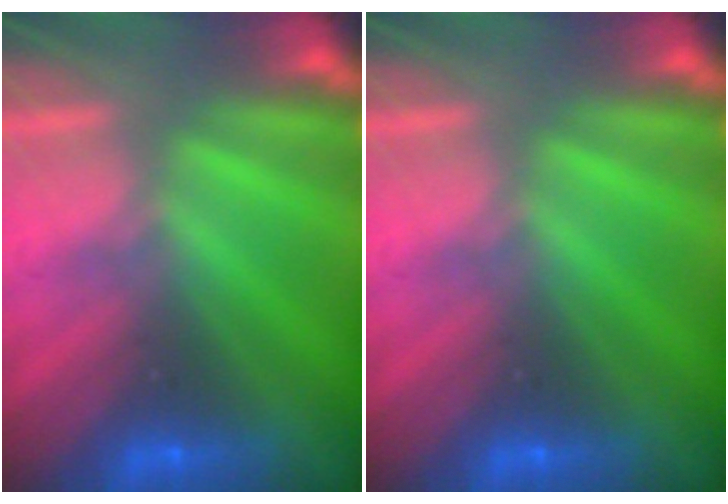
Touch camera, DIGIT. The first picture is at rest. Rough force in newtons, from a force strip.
{"total": 0.0}